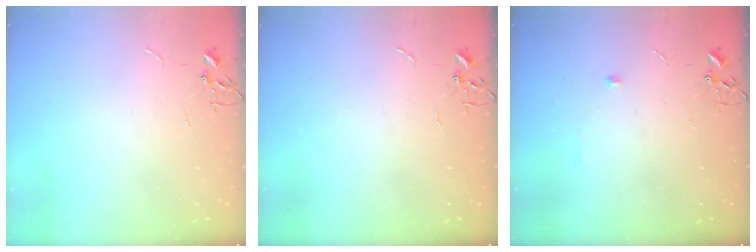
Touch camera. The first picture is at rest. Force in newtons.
{"total": 0.0}
{"total": 4.7, "press": 4.6, "slide": 1.0}